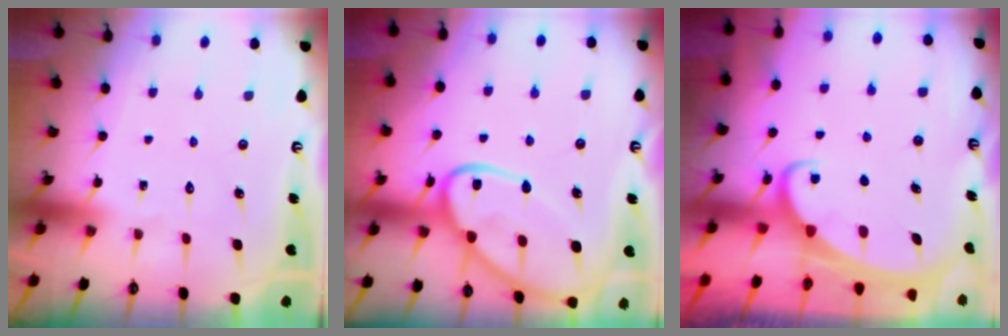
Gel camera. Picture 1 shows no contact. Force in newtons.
{"total": 17.0, "press": 16.9, "slide": 1.4}
{"total": 1.9, "press": 1.9, "slide": 0.2}